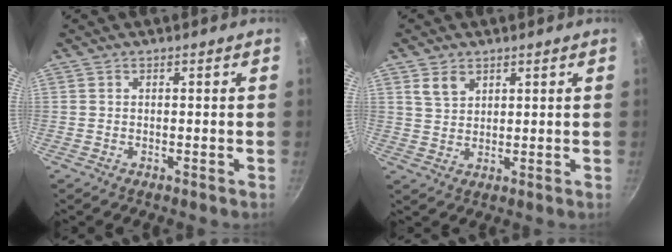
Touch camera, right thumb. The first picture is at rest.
{"total": 3.9, "force": [2.3, 2.6, 1.9], "torque": [-0.024, -0.014, 0.051]}